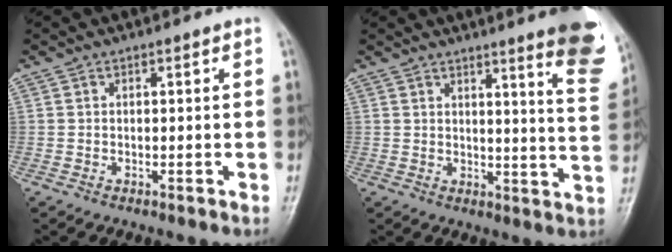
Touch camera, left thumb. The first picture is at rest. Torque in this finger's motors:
{"motor_torque": [2.04, 0.93, 1.48, -1.16, 0.14]}